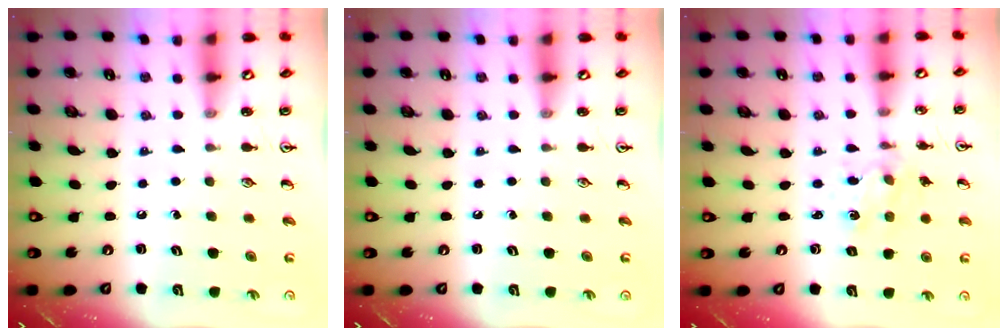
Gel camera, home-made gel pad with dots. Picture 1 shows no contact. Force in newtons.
{"total": 0.0}
{"total": 1.5, "press": 1.5, "slide": 0.0}